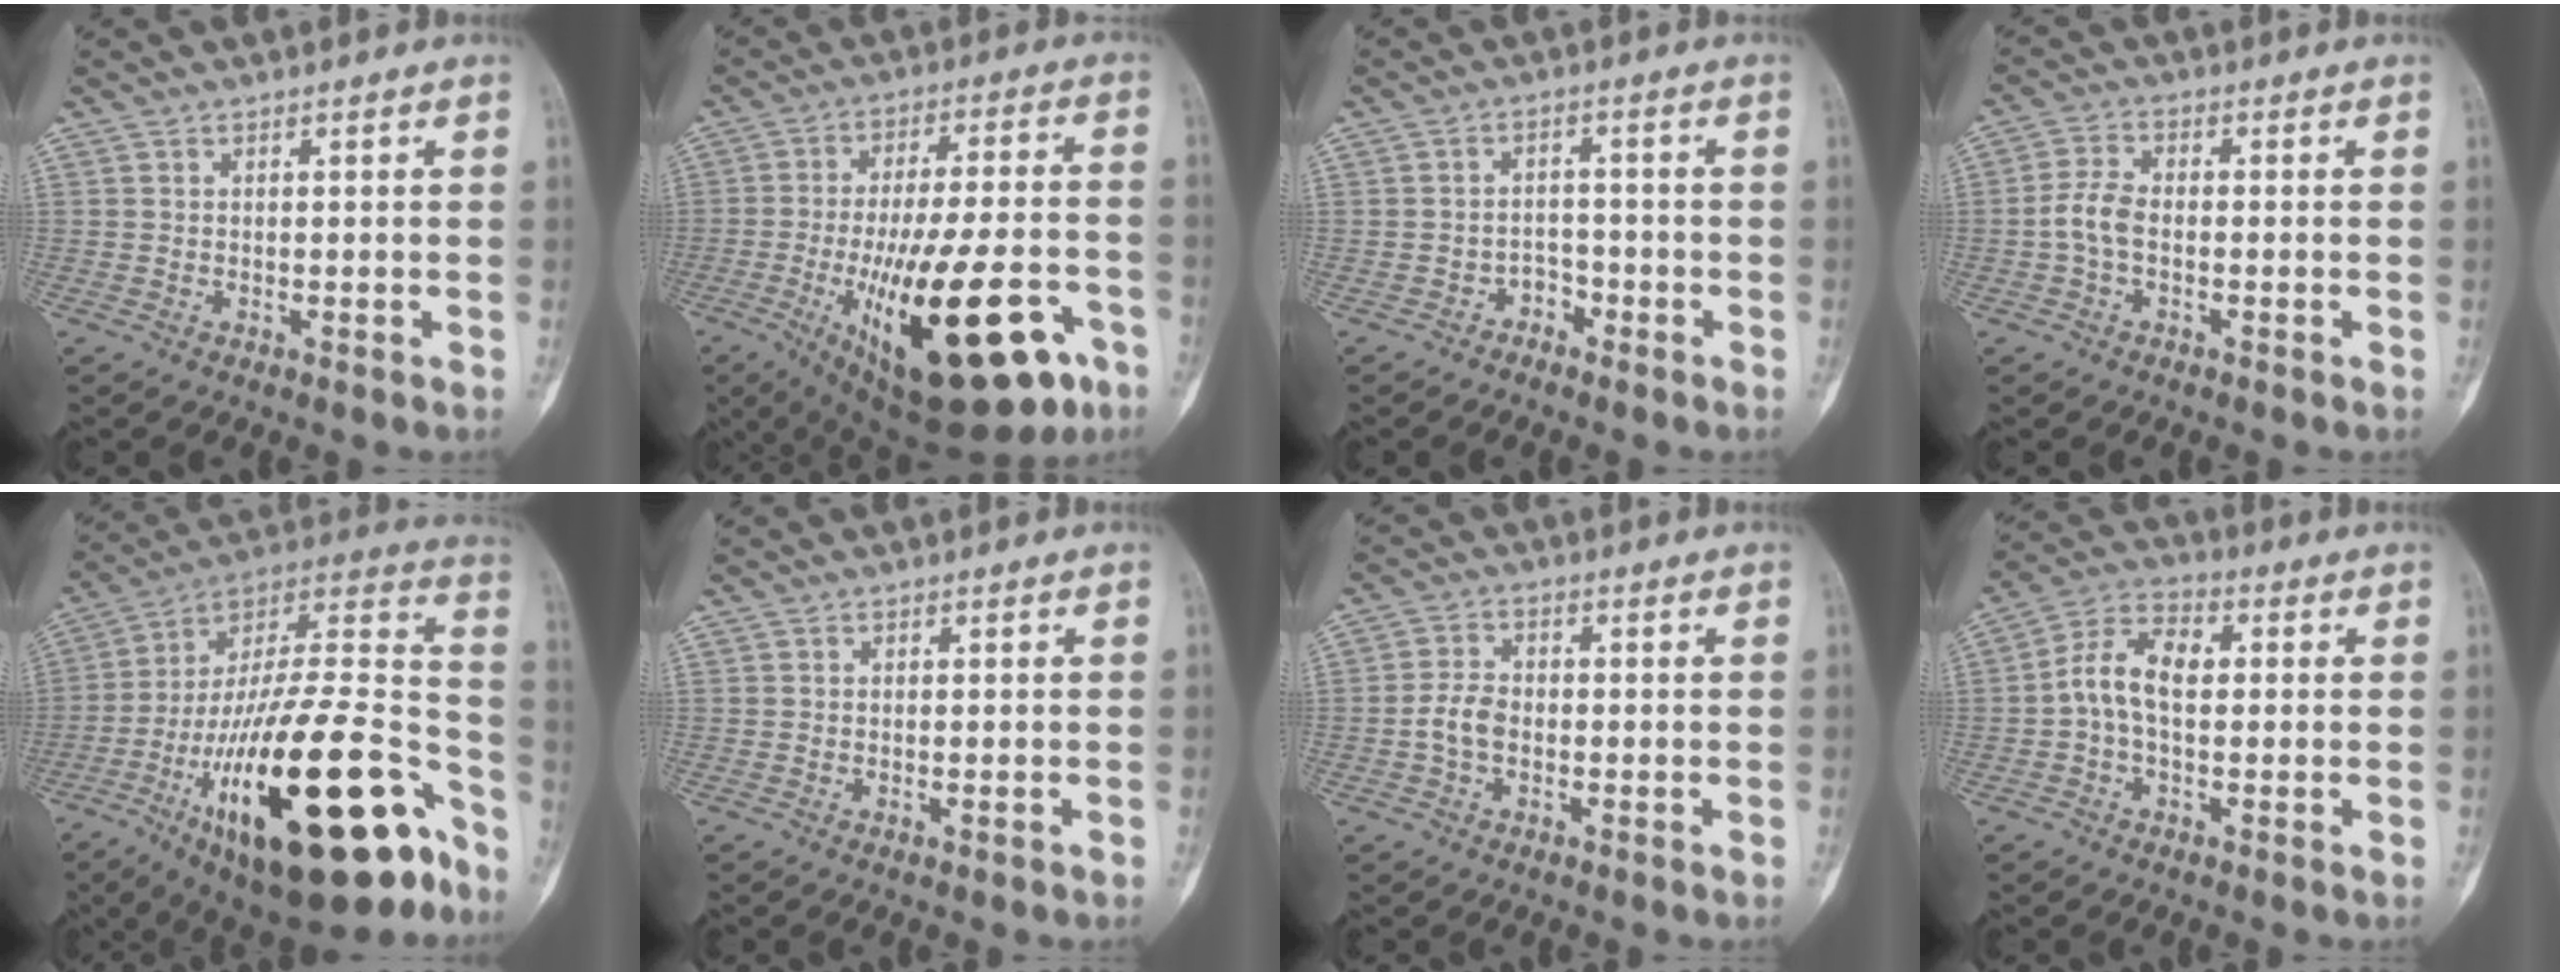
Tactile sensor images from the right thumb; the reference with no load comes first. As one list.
[{"total": 27.2, "force": [-10.0, 9.9, 23.3], "torque": [-0.344, 0.016, -0.134]}, {"total": 3.0, "force": [-2.0, 2.2, 0.5], "torque": [0.006, 0.021, -0.037]}, {"total": 4.7, "force": [-1.0, 2.7, 3.7], "torque": [-0.082, 0.015, -0.026]}, {"total": 37.4, "force": [-16.9, 13.3, 30.6], "torque": [-0.447, 0.073, -0.266]}, {"total": 0.5, "force": [-0.2, 0.1, 0.5], "torque": [-0.008, 0.001, -0.001]}, {"total": 4.4, "force": [-1.0, 2.9, 3.1], "torque": [-0.062, 0.013, -0.025]}, {"total": 8.9, "force": [0.1, 5.3, 7.1], "torque": [-0.128, 0.031, -0.006]}]